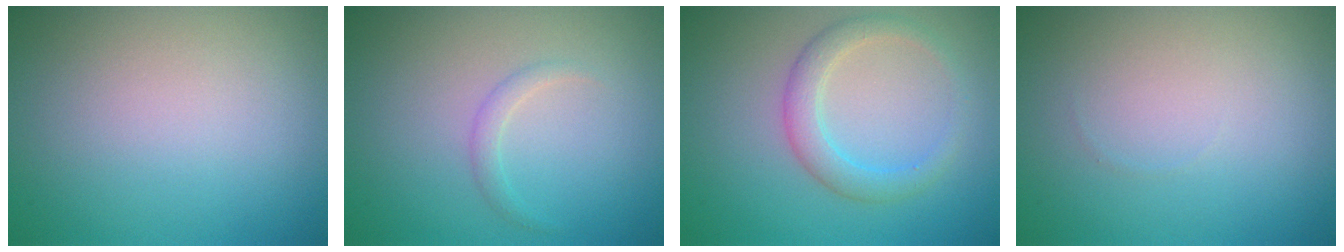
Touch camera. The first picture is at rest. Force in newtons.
{"total": 1.0, "press": 1.0, "slide": 0.1}
{"total": 2.8, "press": 2.8, "slide": 0.2}
{"total": 0.0}